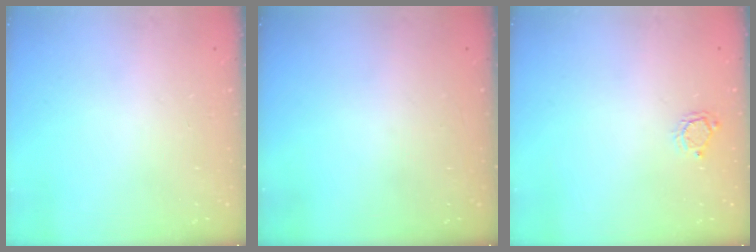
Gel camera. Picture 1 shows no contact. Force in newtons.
{"total": 0.0}
{"total": 3.8, "press": 3.8, "slide": 0.4}